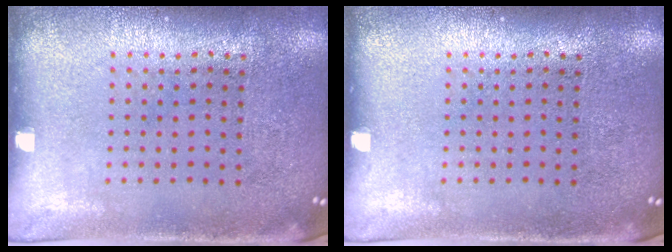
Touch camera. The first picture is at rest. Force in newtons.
{"total": 0.0}